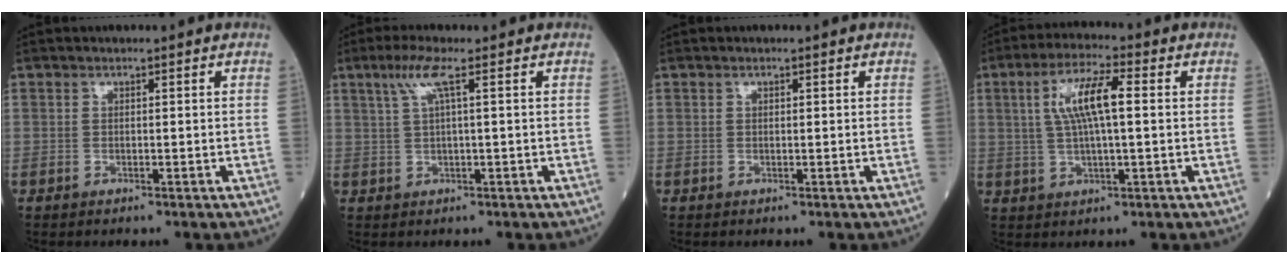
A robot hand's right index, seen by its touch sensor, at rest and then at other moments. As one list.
[{"total": 3.9, "force": [1.7, -0.2, 3.6], "torque": [-0.081, 0.011, 0.037]}, {"total": 0.0}, {"total": 8.3, "force": [1.5, 1.5, 8.0], "torque": [-0.161, 0.015, 0.029]}]